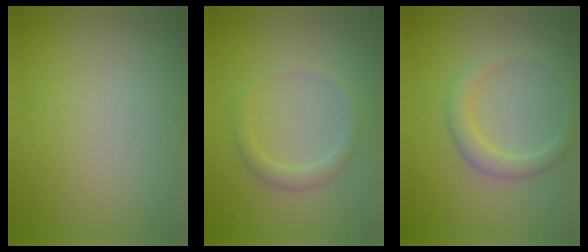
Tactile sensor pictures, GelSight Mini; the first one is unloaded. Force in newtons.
{"total": 1.7, "press": 1.7, "slide": 0.2}
{"total": 2.2, "press": 2.2, "slide": 0.1}